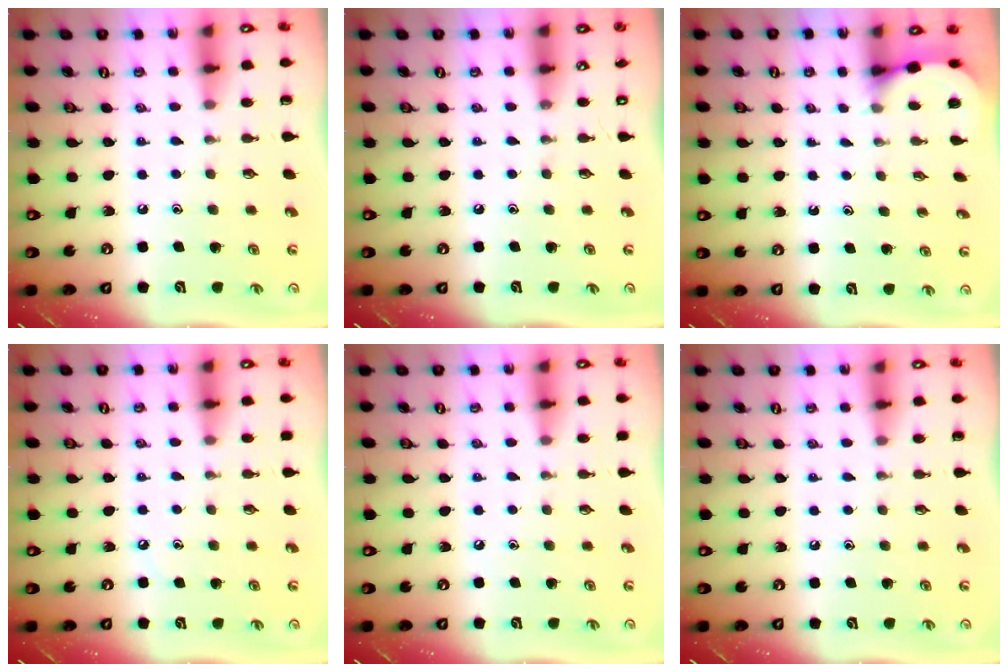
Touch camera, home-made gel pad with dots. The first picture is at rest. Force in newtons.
{"total": 0.0}
{"total": 2.6, "press": 2.6, "slide": 0.2}
{"total": 2.2, "press": 2.2, "slide": 0.3}
{"total": 0.0}
{"total": 0.0}